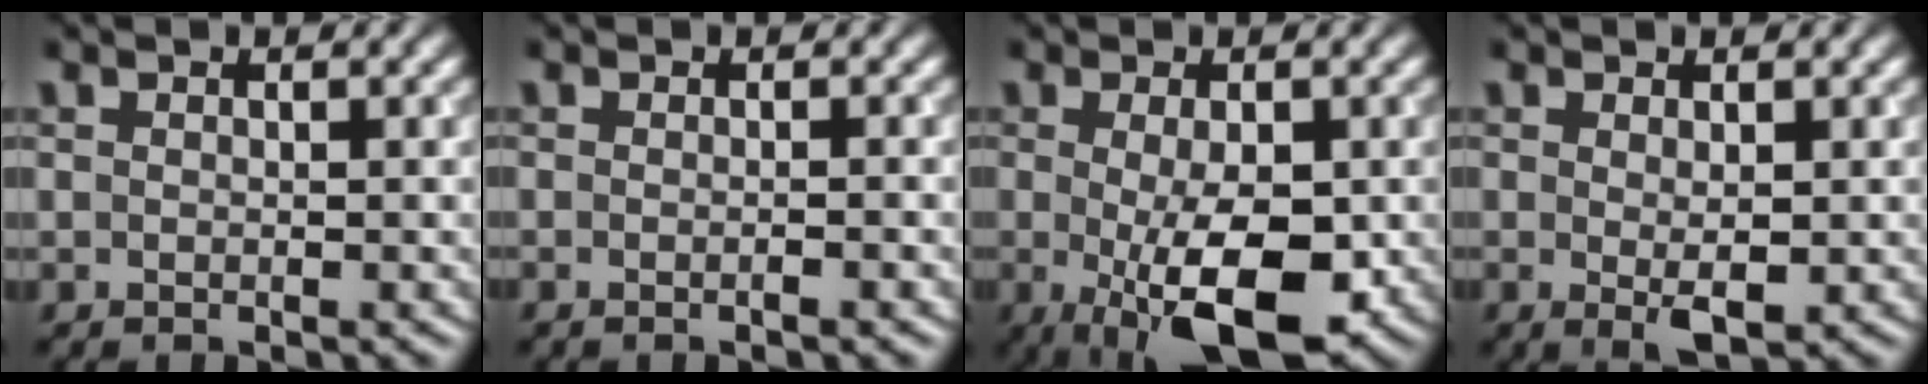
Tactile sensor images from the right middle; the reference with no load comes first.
{"total": 1.3, "force": [-0.4, 0.4, 1.2], "torque": [-0.008, -0.006, -0.013]}
{"total": 7.0, "force": [-1.4, 2.5, 6.4], "torque": [-0.107, -0.015, -0.016]}
{"total": 1.9, "force": [0.1, 0.6, 1.8], "torque": [-0.031, -0.005, 0.005]}